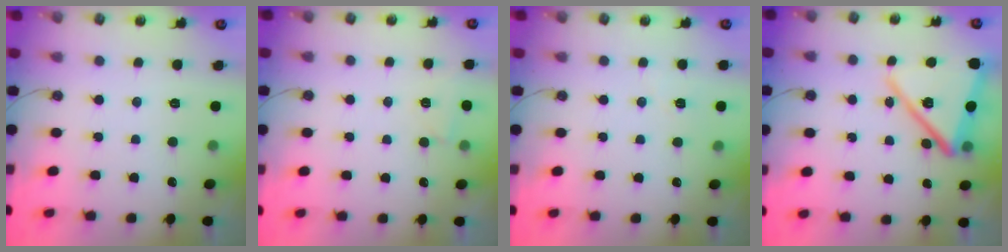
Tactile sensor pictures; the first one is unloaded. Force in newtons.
{"total": 2.1, "press": 2.1, "slide": 0.4}
{"total": 3.3, "press": 3.1, "slide": 1.0}
{"total": 18.2, "press": 18.1, "slide": 1.4}